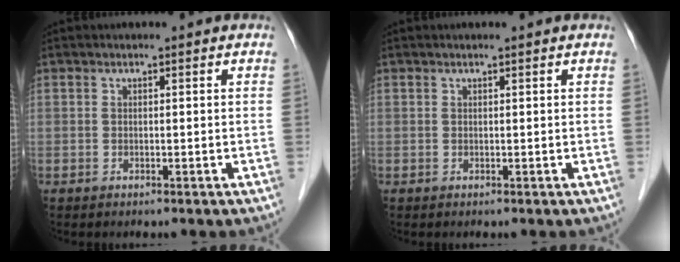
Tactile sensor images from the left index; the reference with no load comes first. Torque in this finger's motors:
{"motor_torque": [1.06, -1.08, 0.13, 0.03]}